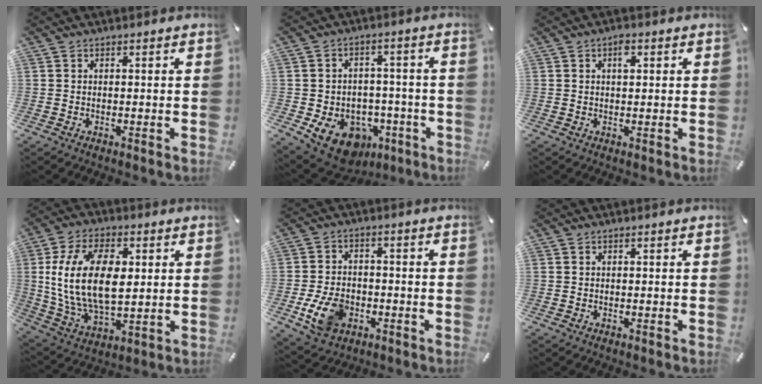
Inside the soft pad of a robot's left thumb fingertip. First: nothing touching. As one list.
[{"total": 12.0, "force": [-5.7, 9.1, 5.4], "torque": [-0.077, 0.038, -0.091]}, {"total": 2.4, "force": [0.8, 1.2, 1.9], "torque": [-0.025, 0.000, 0.010]}, {"total": 18.0, "force": [2.4, 10.9, 14.1], "torque": [-0.303, 0.008, 0.042]}, {"total": 9.7, "force": [-3.2, 6.8, 6.1], "torque": [-0.124, 0.008, -0.056]}, {"total": 0.0}]